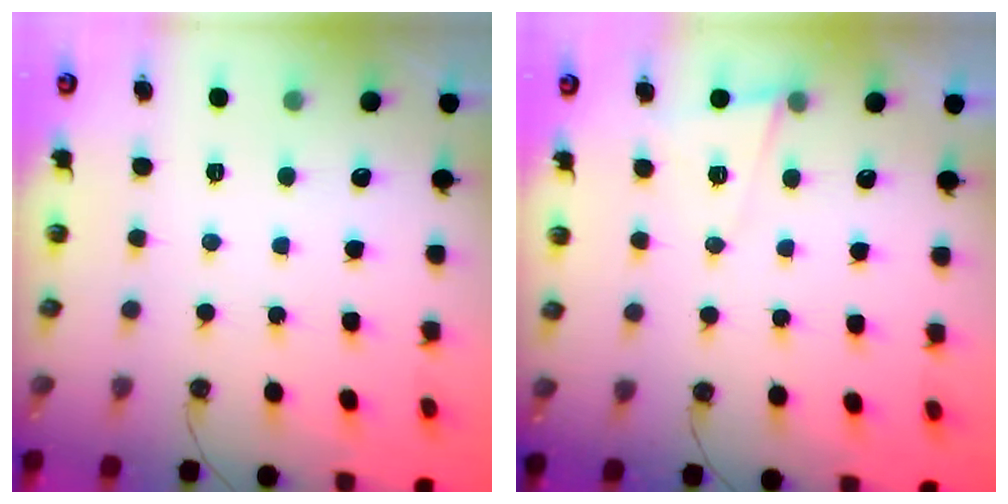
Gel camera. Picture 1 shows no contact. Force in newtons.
{"total": 5.4, "press": 5.3, "slide": 1.4}